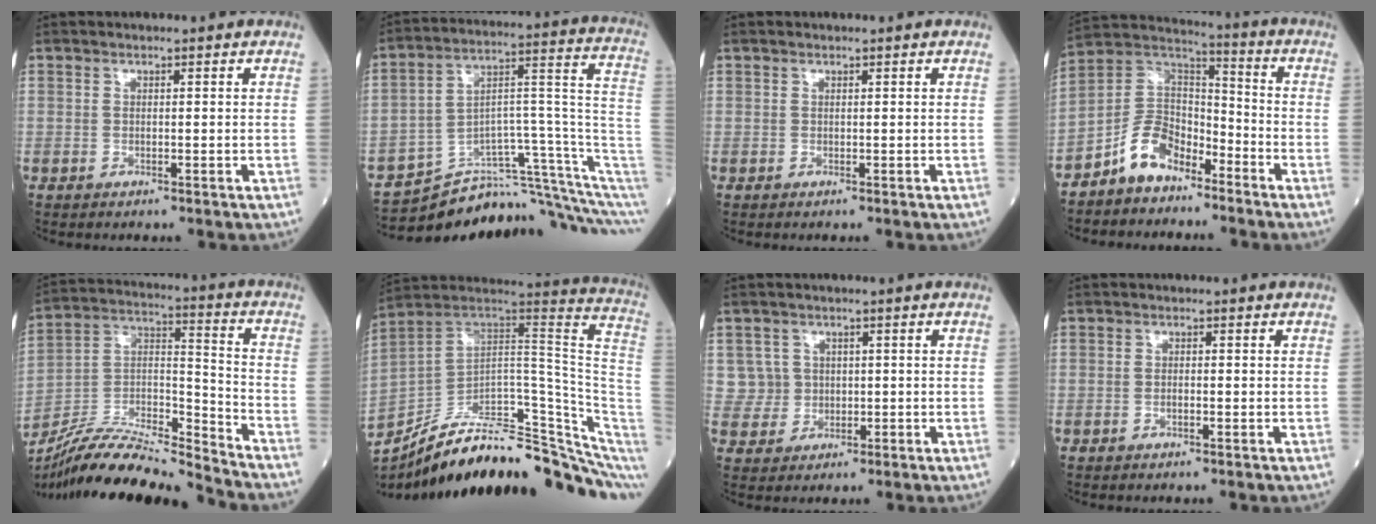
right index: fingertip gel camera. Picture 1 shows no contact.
{"total": 15.5, "force": [-13.7, 0.7, 7.3], "torque": [-0.074, 0.096, -0.202]}
{"total": 0.0}
{"total": 9.3, "force": [-6.3, 5.2, 4.4], "torque": [-0.093, 0.031, -0.127]}
{"total": 18.8, "force": [-17.7, 0.3, 6.4], "torque": [-0.123, 0.021, -0.317]}
{"total": 26.1, "force": [-20.2, 4.4, 16.0], "torque": [-0.151, 0.036, -0.301]}
{"total": 3.8, "force": [0.7, 3.7, -0.2], "torque": [0.013, 0.010, 0.017]}
{"total": 0.7, "force": [-0.3, 0.2, 0.6], "torque": [-0.011, 0.000, -0.005]}